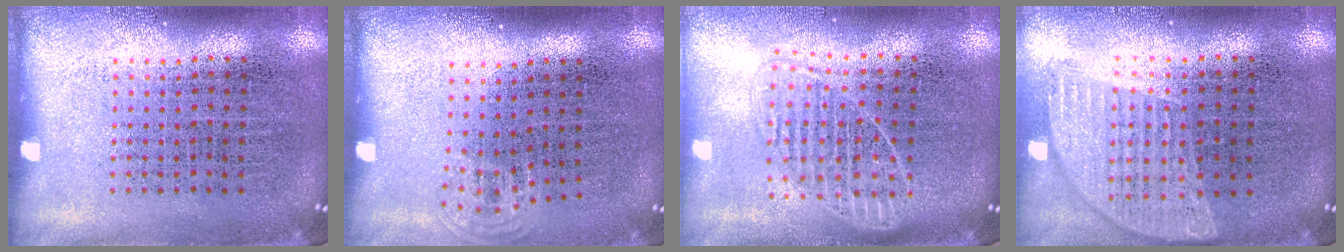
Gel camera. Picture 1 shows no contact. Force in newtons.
{"total": 0.7, "press": 0.5, "slide": 0.5}
{"total": 1.7, "press": 1.4, "slide": 1.0}
{"total": 0.9, "press": 0.9, "slide": 0.0}